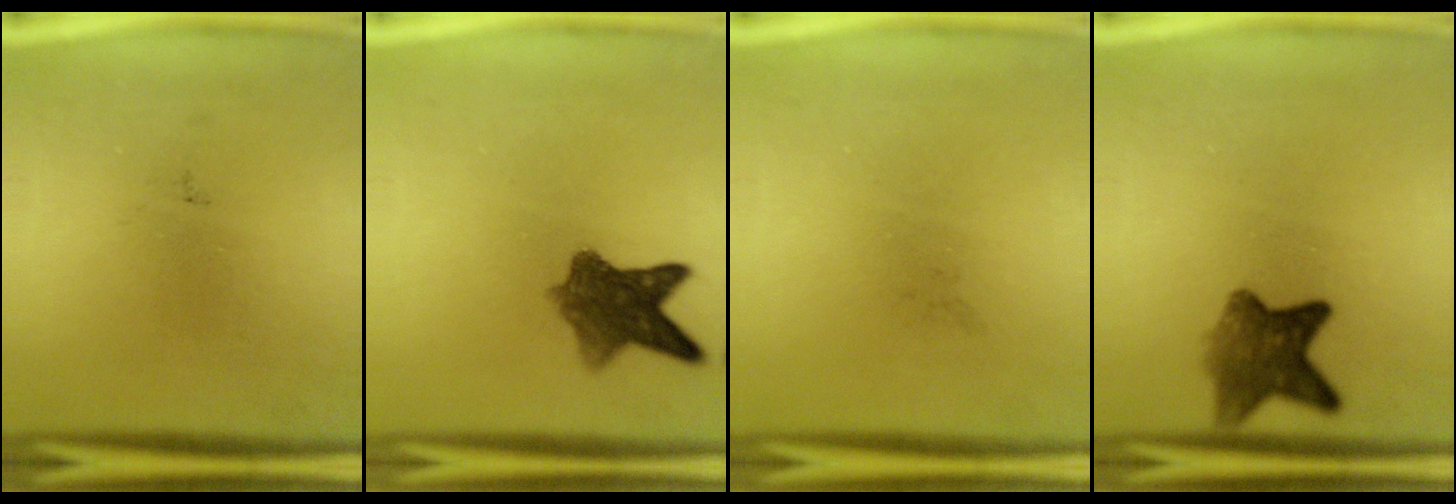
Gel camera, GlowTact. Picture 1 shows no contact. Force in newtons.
{"total": 7.2}
{"total": 0.0}
{"total": 6.6}